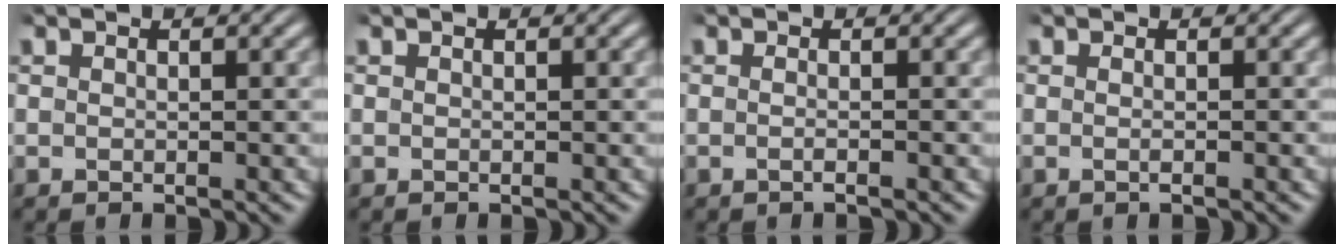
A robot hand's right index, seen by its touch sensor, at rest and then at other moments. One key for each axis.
{"total": 0.0}
{"total": 1.0, "fx": -0.8, "fy": -0.1, "fz": 0.6, "tx": -0.013, "ty": -0.001, "tz": -0.016}
{"total": 0.8, "fx": -0.5, "fy": -0.2, "fz": 0.5, "tx": -0.009, "ty": -0.001, "tz": -0.011}